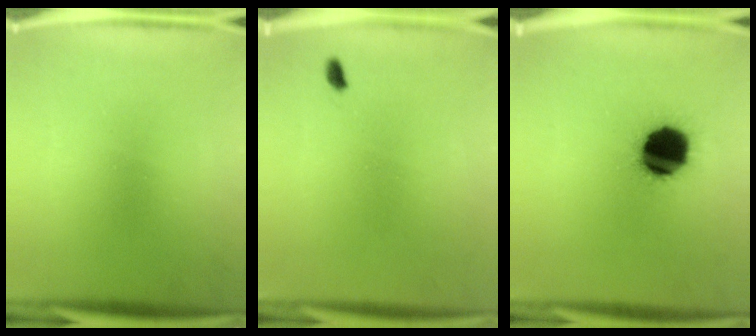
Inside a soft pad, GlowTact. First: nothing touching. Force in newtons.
{"total": 1.1}
{"total": 18.0}